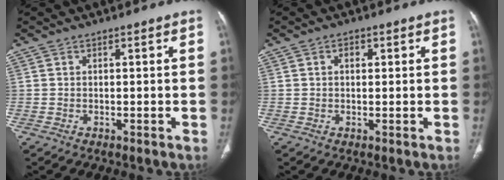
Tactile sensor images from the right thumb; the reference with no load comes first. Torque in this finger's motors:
{"motor_torque": [-0.06, -0.13, 0.14, -0.36, 0.06]}